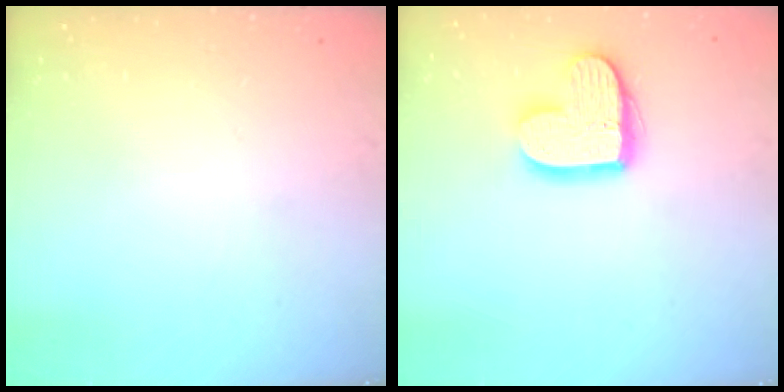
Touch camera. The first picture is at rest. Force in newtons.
{"total": 13.7, "press": 13.7, "slide": 0.9}